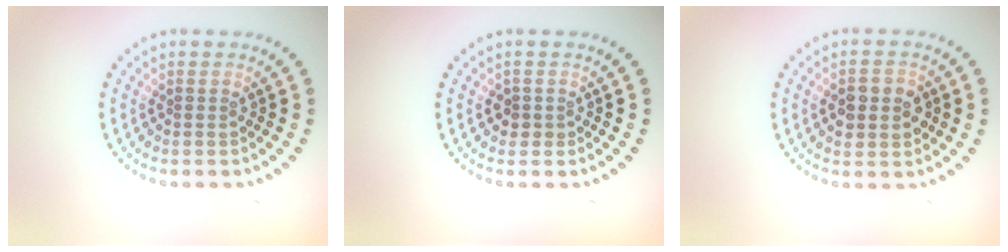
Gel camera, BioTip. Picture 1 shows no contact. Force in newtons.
{"total": 1.2, "press": 1.0, "slide": 0.7}
{"total": 3.4, "press": 3.4, "slide": 0.1}